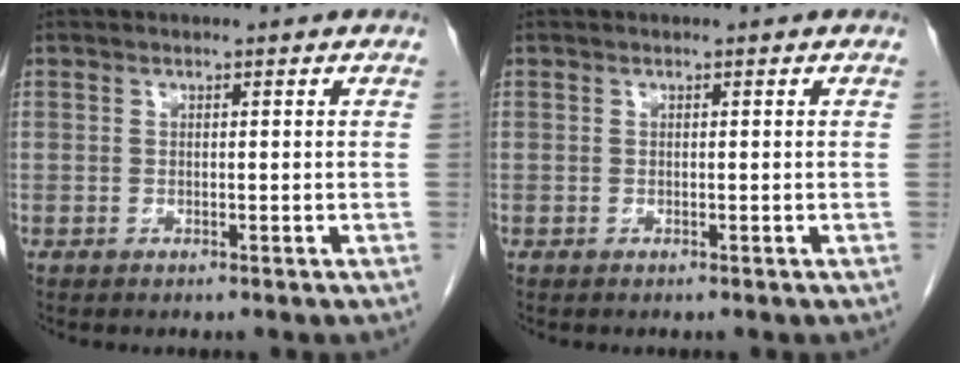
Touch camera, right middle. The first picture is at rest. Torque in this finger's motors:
{"motor_torque": [0.03, -0.55, -0.05, -0.01]}